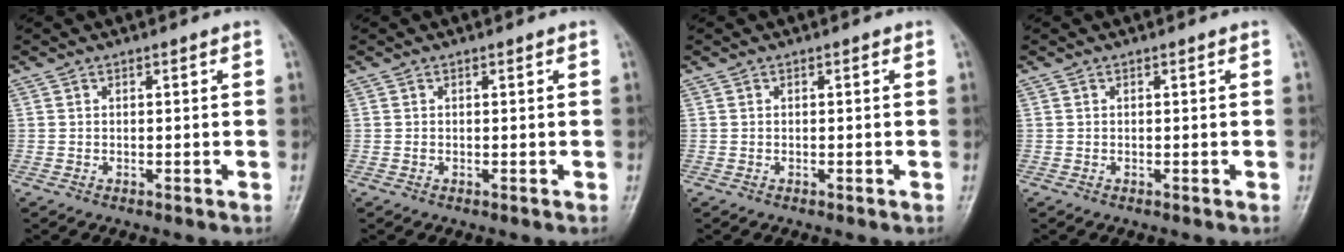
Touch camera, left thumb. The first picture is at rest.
{"total": 0.0}
{"total": 0.0}
{"total": 0.0}